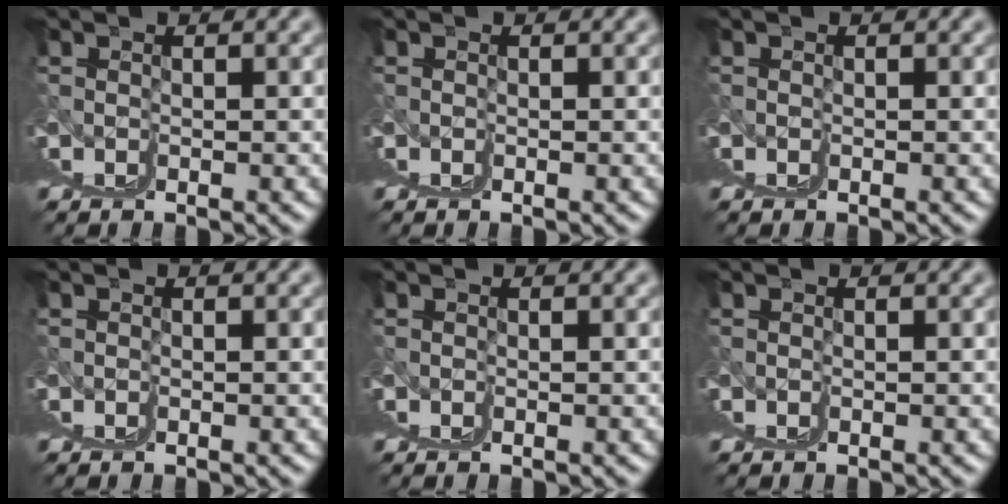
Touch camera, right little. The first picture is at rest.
{"total": 0.0}
{"total": 0.0}
{"total": 0.0}
{"total": 0.0}
{"total": 0.0}